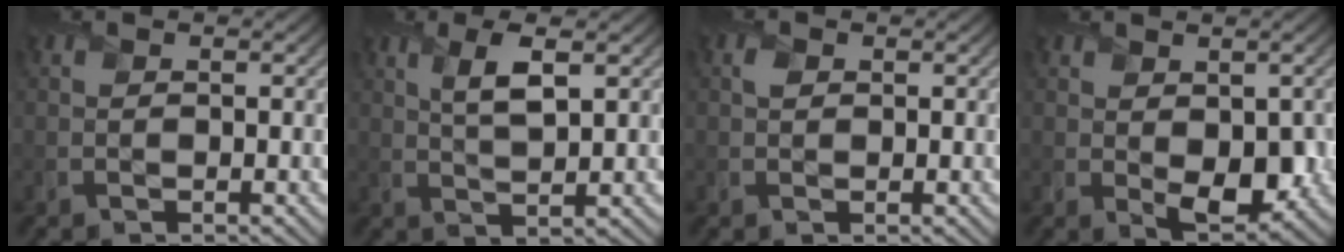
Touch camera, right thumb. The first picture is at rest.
{"total": 4.4, "force": [1.9, 1.1, 3.7], "torque": [-0.082, 0.003, 0.038]}
{"total": 0.8, "force": [0.2, 0.6, 0.4], "torque": [-0.013, 0.003, -0.001]}
{"total": 4.8, "force": [-0.1, 3.0, 3.7], "torque": [-0.065, -0.020, 0.007]}